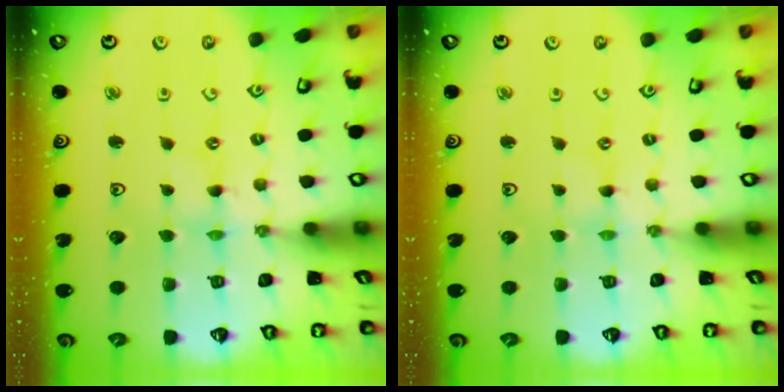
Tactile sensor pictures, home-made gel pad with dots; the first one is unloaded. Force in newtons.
{"total": 0.0}